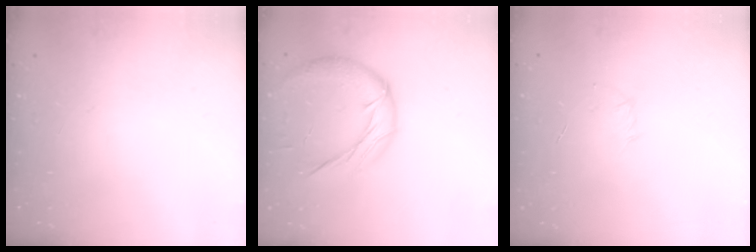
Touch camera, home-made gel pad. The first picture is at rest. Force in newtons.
{"total": 13.7, "press": 13.6, "slide": 1.4}
{"total": 2.8, "press": 2.7, "slide": 0.8}